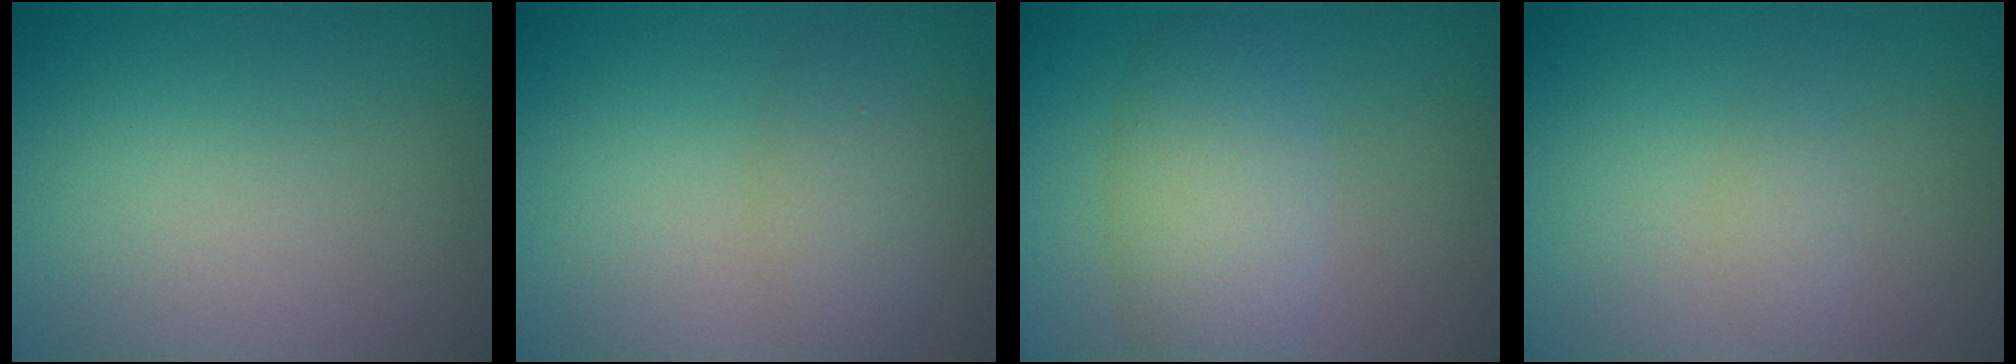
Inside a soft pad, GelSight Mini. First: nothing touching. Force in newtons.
{"total": 2.5, "press": 2.5, "slide": 0.1}
{"total": 4.7, "press": 4.7, "slide": 0.1}
{"total": 1.1, "press": 1.1, "slide": 0.0}